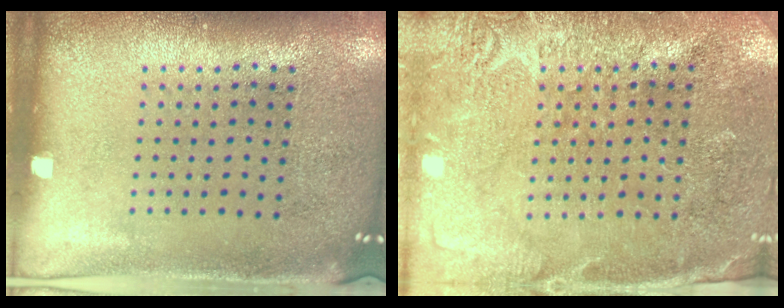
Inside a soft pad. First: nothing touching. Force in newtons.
{"total": 2.7, "press": 2.7, "slide": 0.2}